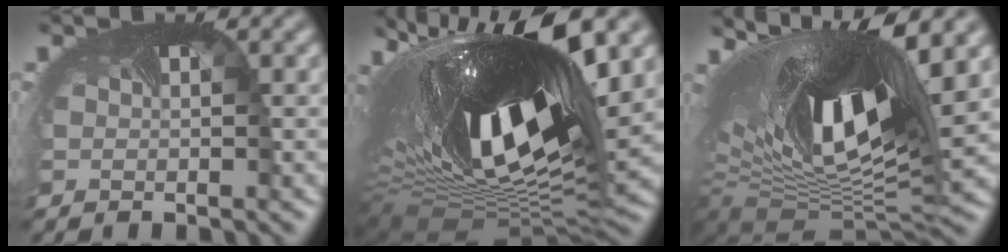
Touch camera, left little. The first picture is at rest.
{"total": 19.2, "force": [4.1, 8.6, 16.6], "torque": [-0.298, 0.013, 0.060]}
{"total": 16.1, "force": [4.9, 7.3, 13.5], "torque": [-0.258, 0.005, 0.086]}